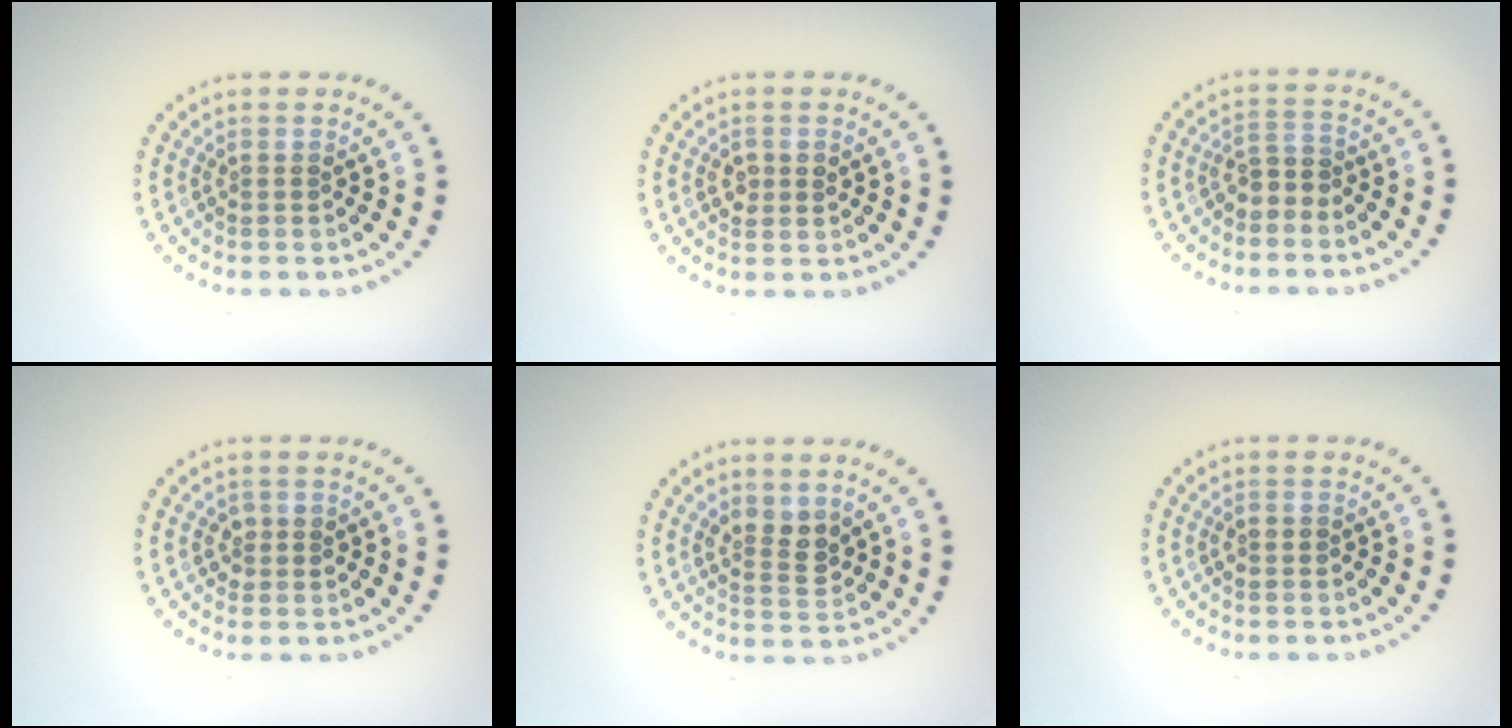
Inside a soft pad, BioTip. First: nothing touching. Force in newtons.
{"total": 1.5, "press": 1.5, "slide": 0.0}
{"total": 1.9, "press": 1.6, "slide": 1.0}
{"total": 1.2, "press": 1.2, "slide": 0.3}
{"total": 2.6, "press": 2.4, "slide": 0.9}
{"total": 1.1, "press": 1.1, "slide": 0.1}